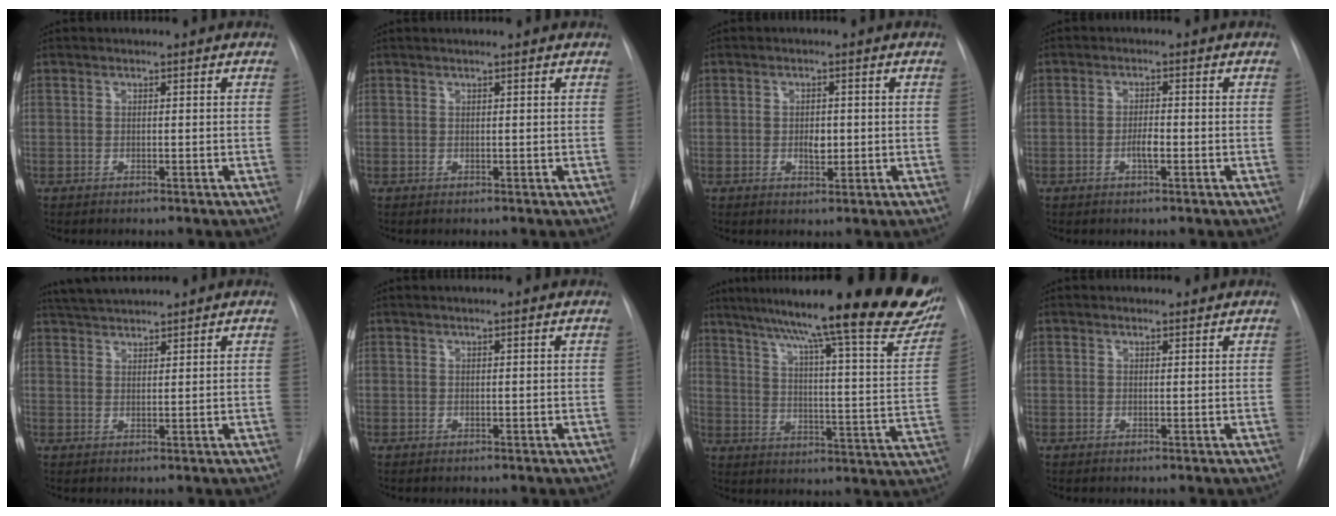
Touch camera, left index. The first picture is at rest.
{"total": 1.5, "force": [1.2, -0.1, 0.8], "torque": [-0.014, 0.018, 0.019]}
{"total": 2.6, "force": [-0.2, 1.5, 2.1], "torque": [-0.033, 0.000, 0.000]}
{"total": 2.3, "force": [-0.8, 0.5, 2.1], "torque": [-0.037, 0.002, -0.015]}
{"total": 5.7, "force": [5.4, 0.3, 1.9], "torque": [-0.038, 0.031, 0.099]}
{"total": 1.8, "force": [1.4, -0.1, 1.1], "torque": [-0.015, 0.020, 0.022]}
{"total": 28.7, "force": [22.8, 2.6, 17.3], "torque": [-0.235, -0.034, 0.294]}
{"total": 1.4, "force": [1.3, 0.4, 0.3], "torque": [-0.010, 0.005, 0.018]}